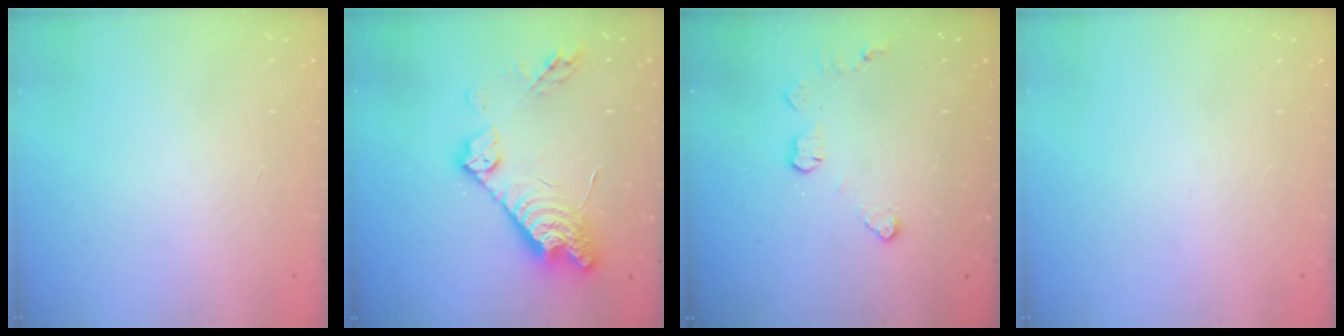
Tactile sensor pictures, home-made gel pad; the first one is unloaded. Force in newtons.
{"total": 15.9, "press": 15.8, "slide": 1.1}
{"total": 4.6, "press": 4.6, "slide": 0.2}
{"total": 0.0}